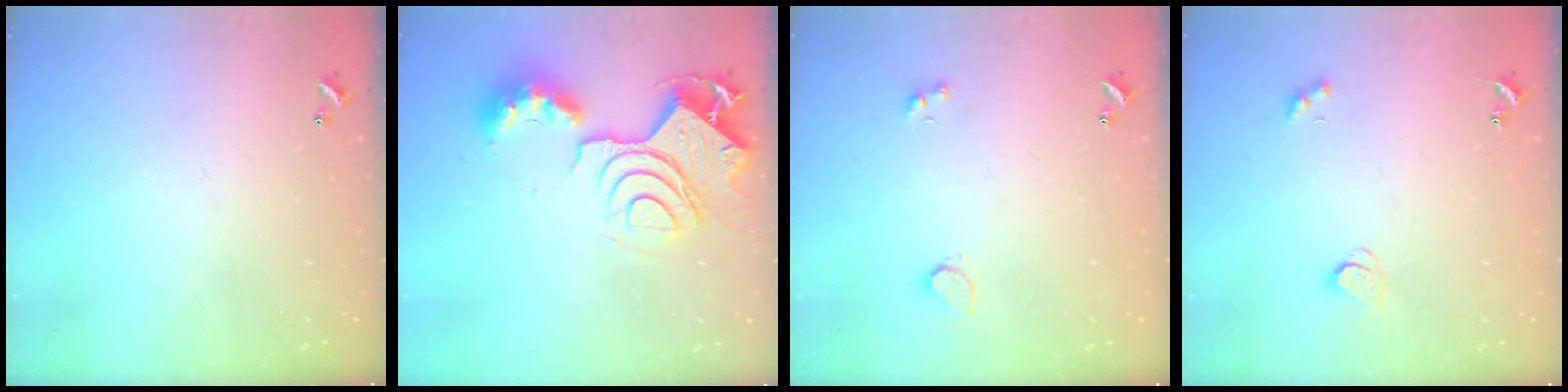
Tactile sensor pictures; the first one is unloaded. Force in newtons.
{"total": 16.2, "press": 16.1, "slide": 1.9}
{"total": 2.9, "press": 2.4, "slide": 1.6}
{"total": 2.2, "press": 2.2, "slide": 0.5}